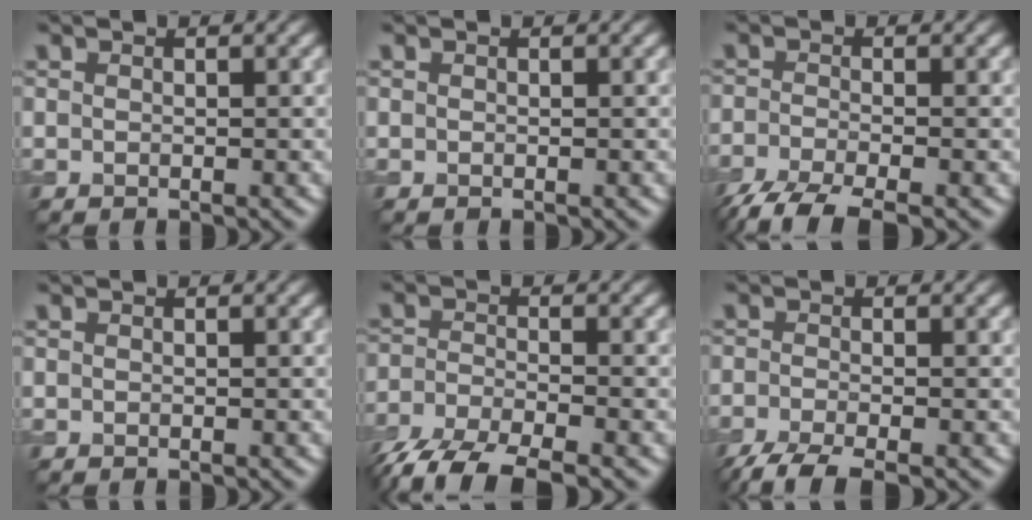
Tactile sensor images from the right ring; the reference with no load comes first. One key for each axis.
{"total": 0.0}
{"total": 5.1, "fx": -3.9, "fy": 1.1, "fz": 3.1, "tx": -0.062, "ty": -0.014, "tz": -0.084}
{"total": 0.0}
{"total": 6.8, "fx": -5.1, "fy": 2.0, "fz": 4.0, "tx": -0.075, "ty": -0.017, "tz": -0.102}
{"total": 4.0, "fx": -3.0, "fy": 0.8, "fz": 2.5, "tx": -0.048, "ty": -0.010, "tz": -0.066}